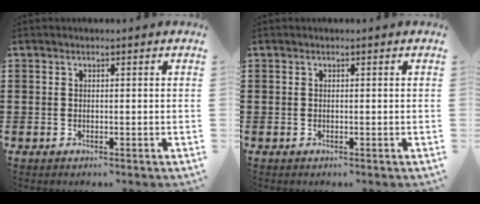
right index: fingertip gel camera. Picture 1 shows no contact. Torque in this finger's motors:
{"motor_torque": [-0.05, 0.05, 0.00, 0.00]}